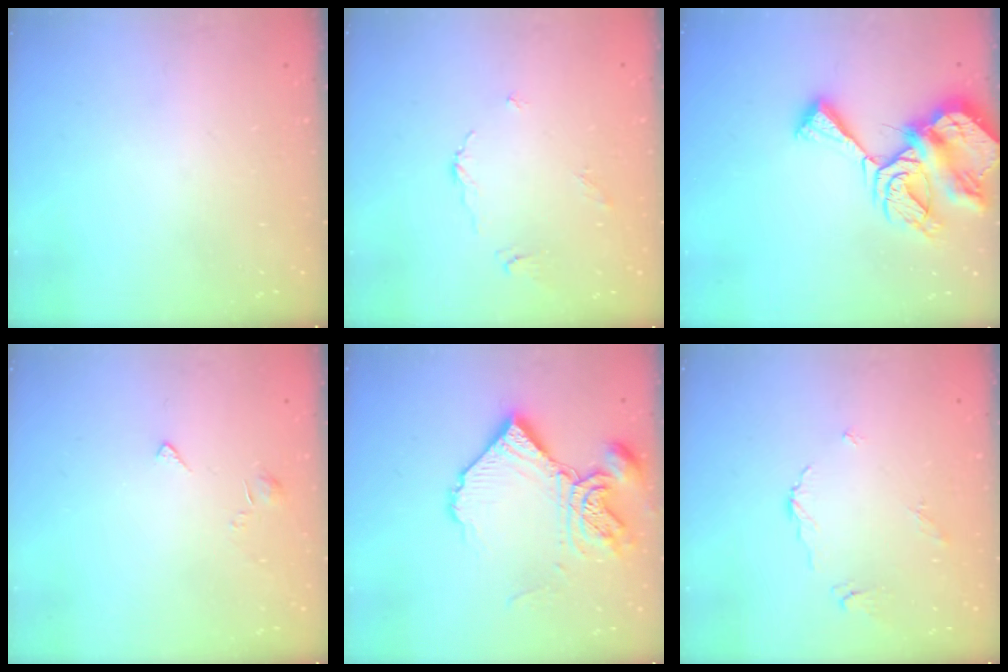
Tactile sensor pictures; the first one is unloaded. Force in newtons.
{"total": 2.2, "press": 2.2, "slide": 0.4}
{"total": 13.3, "press": 13.3, "slide": 1.5}
{"total": 2.7, "press": 2.6, "slide": 0.5}
{"total": 14.3, "press": 14.2, "slide": 1.6}
{"total": 4.6, "press": 4.6, "slide": 0.5}